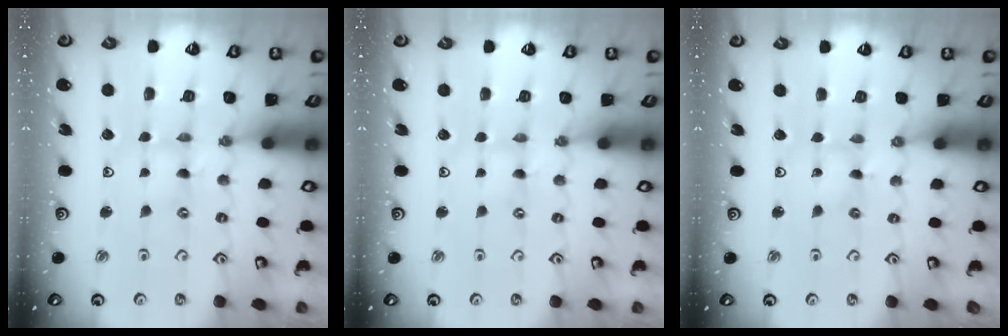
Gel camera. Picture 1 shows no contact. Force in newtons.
{"total": 0.7, "press": 0.6, "slide": 0.3}
{"total": 0.0}